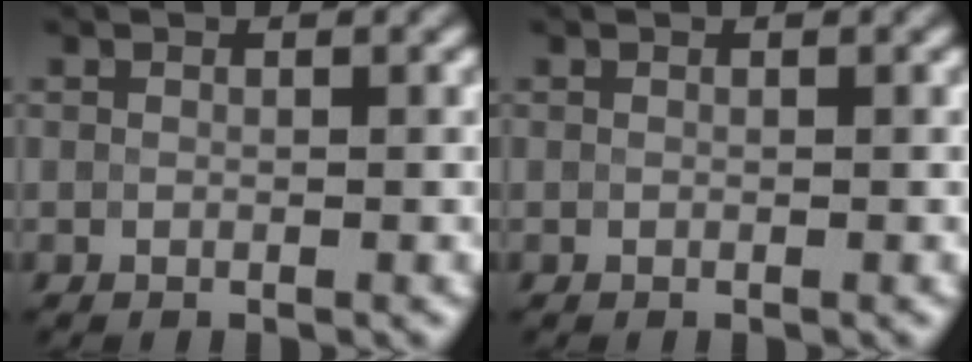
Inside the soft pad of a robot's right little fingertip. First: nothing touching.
{"total": 0.0}